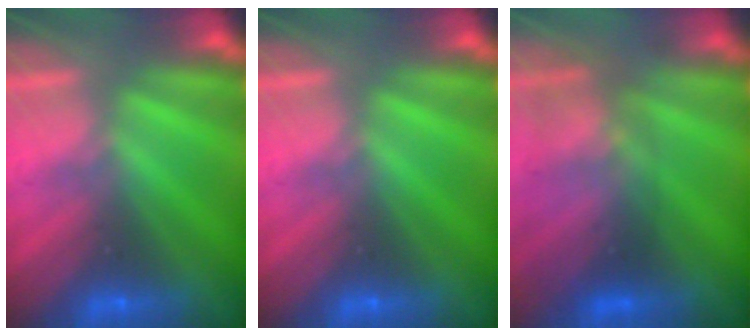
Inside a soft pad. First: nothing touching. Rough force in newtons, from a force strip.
{"total": 0.0}
{"total": 2.7}